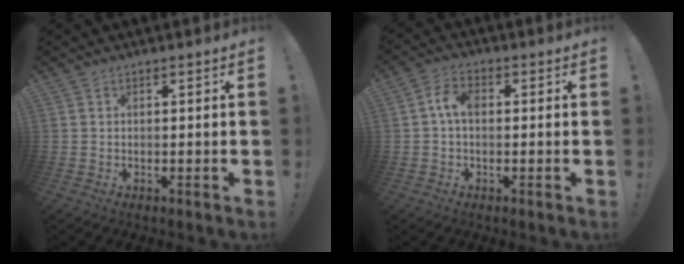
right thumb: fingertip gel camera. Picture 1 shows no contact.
{"total": 5.5, "force": [0.2, 3.2, 4.4], "torque": [-0.080, 0.010, 0.002]}